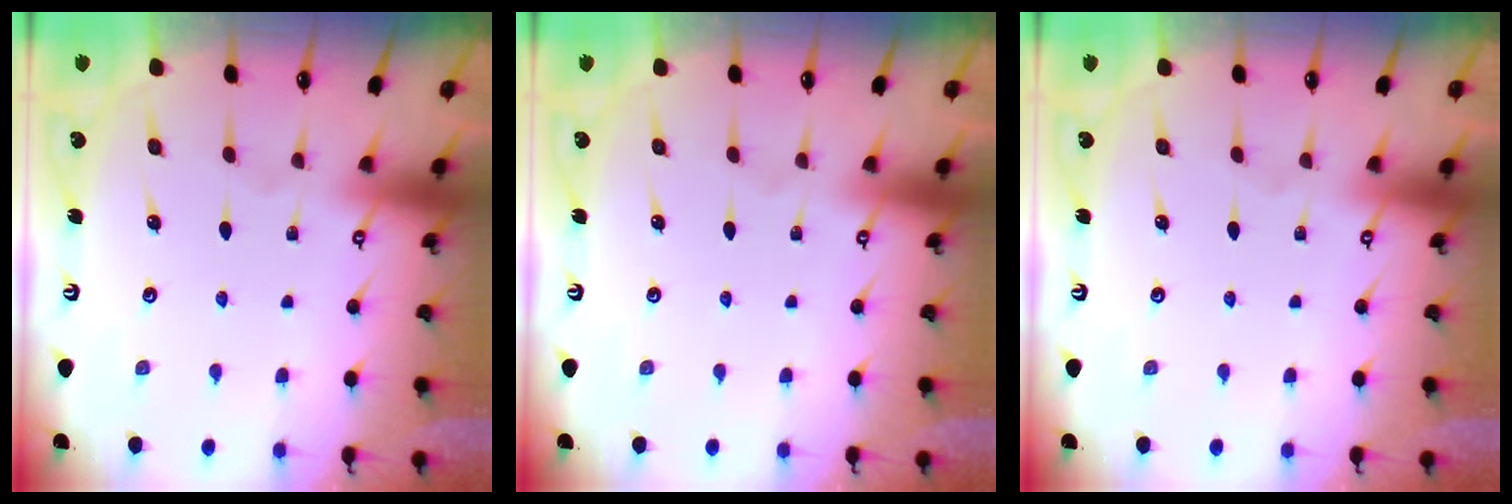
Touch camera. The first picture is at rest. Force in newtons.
{"total": 0.0}
{"total": 0.0}